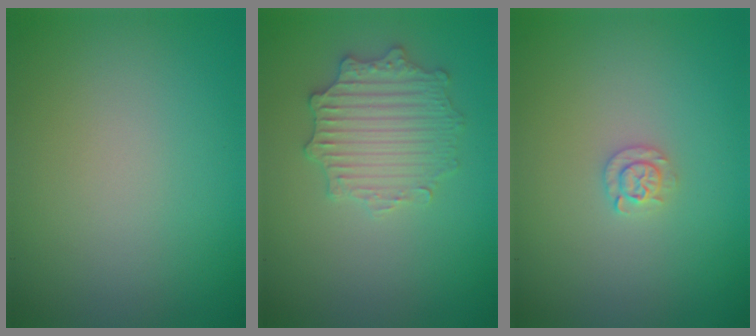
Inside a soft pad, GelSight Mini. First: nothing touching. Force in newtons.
{"total": 3.5, "press": 3.4, "slide": 0.9}
{"total": 1.3, "press": 1.3, "slide": 0.2}